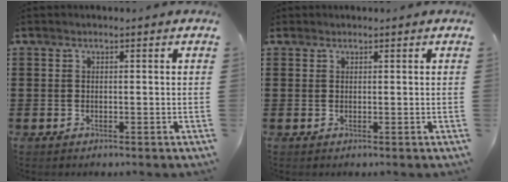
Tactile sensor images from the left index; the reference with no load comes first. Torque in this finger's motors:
{"motor_torque": [0.00, 0.00, -0.02, -0.04]}